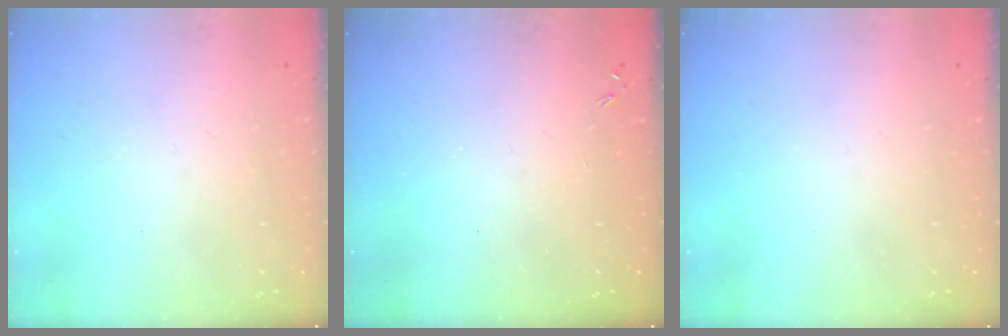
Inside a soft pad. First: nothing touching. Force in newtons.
{"total": 0.0}
{"total": 0.0}